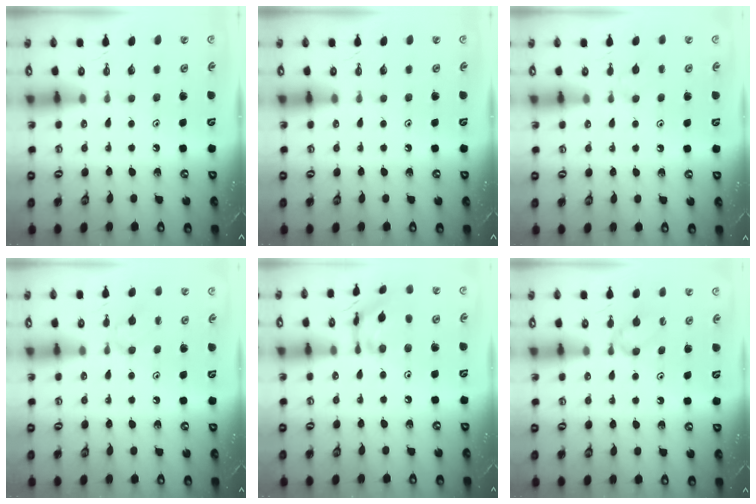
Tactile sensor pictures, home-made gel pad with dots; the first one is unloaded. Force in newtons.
{"total": 0.0}
{"total": 3.3, "press": 3.2, "slide": 0.6}
{"total": 6.3, "press": 6.3, "slide": 0.9}
{"total": 12.6, "press": 12.5, "slide": 0.9}
{"total": 4.3, "press": 4.3, "slide": 0.7}